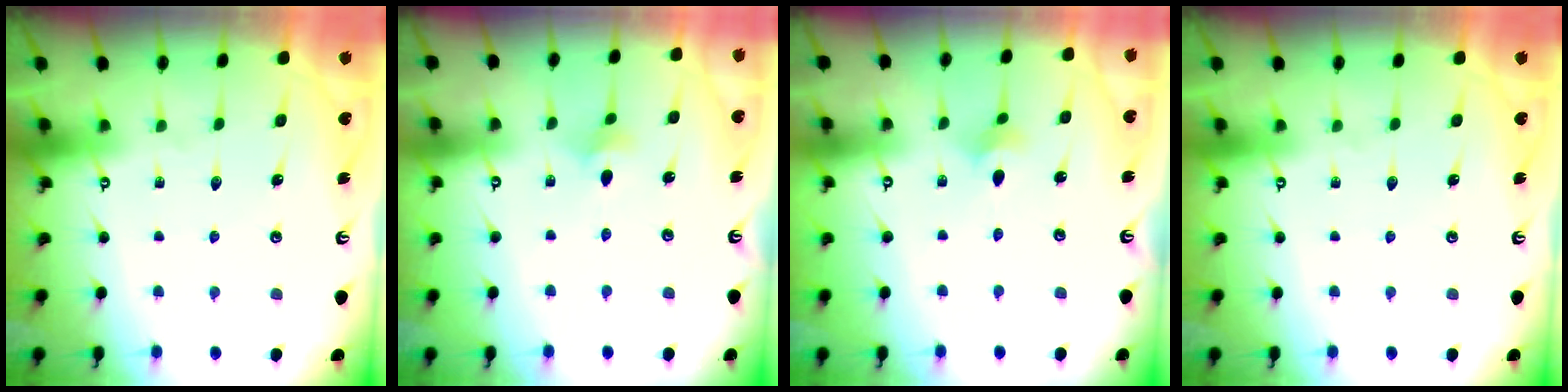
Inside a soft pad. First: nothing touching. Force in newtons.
{"total": 2.9, "press": 2.8, "slide": 0.6}
{"total": 2.1, "press": 2.1, "slide": 0.5}
{"total": 0.0}